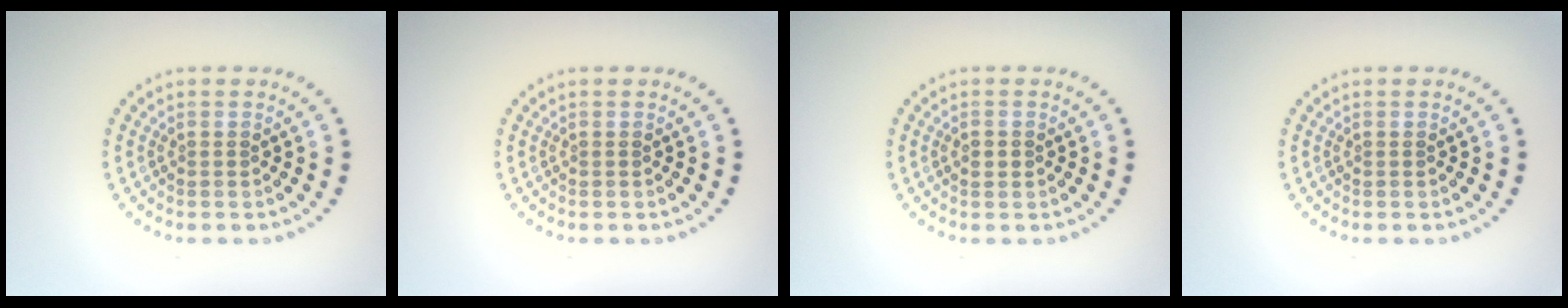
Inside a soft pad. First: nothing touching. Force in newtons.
{"total": 0.0}
{"total": 1.1, "press": 1.1, "slide": 0.1}
{"total": 0.0}